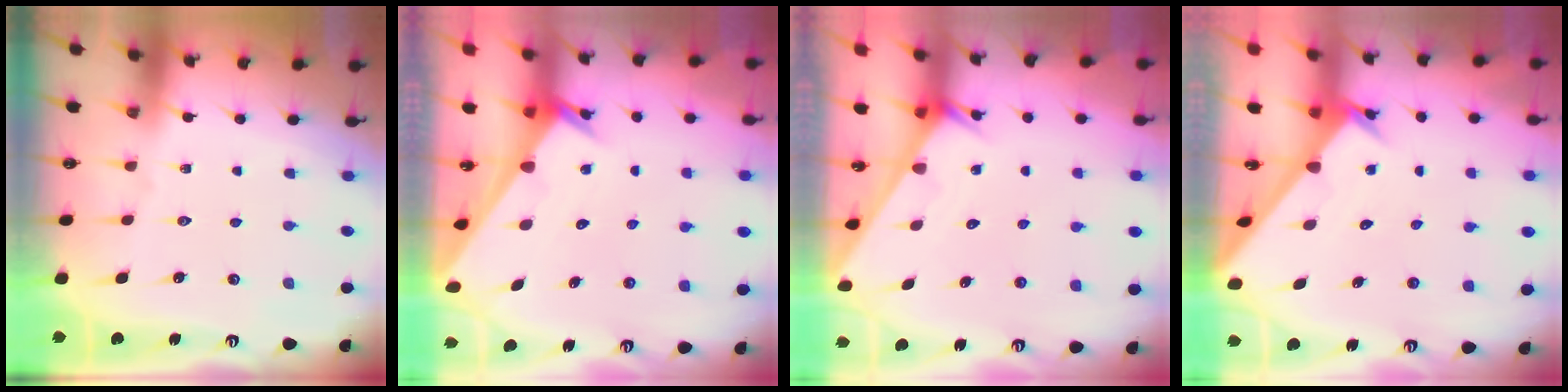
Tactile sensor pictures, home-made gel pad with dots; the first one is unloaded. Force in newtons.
{"total": 2.0, "press": 2.0, "slide": 0.2}
{"total": 2.0, "press": 2.0, "slide": 0.0}
{"total": 2.5, "press": 2.5, "slide": 0.2}